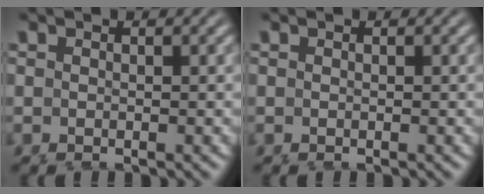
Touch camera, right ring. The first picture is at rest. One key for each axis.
{"total": 0.0}